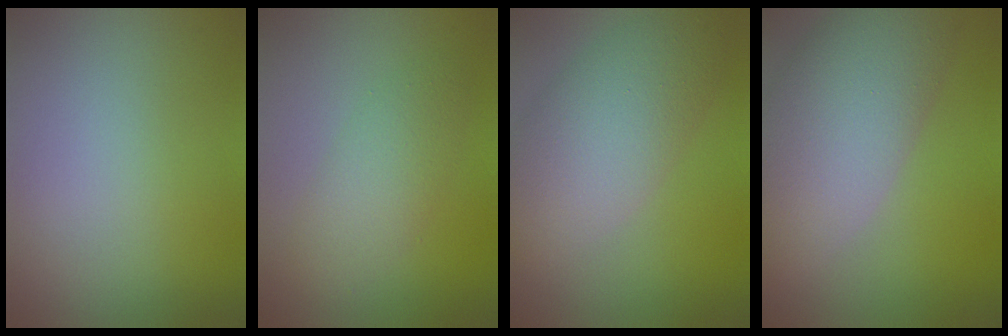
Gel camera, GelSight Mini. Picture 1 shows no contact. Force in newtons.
{"total": 2.9, "press": 2.8, "slide": 0.2}
{"total": 6.6, "press": 6.6, "slide": 0.2}
{"total": 8.7, "press": 8.6, "slide": 0.9}